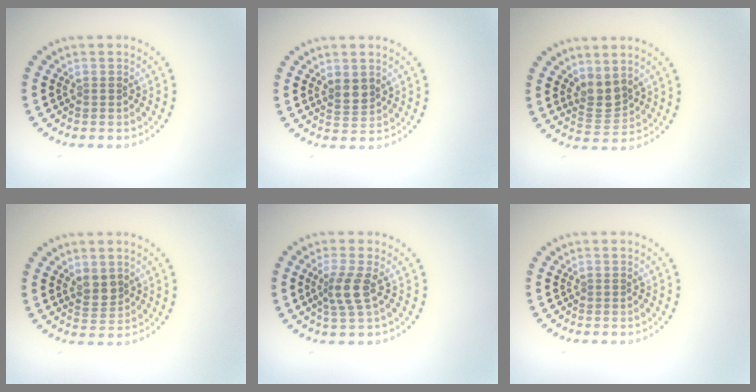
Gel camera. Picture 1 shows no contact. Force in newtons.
{"total": 1.9, "press": 1.7, "slide": 0.8}
{"total": 2.7, "press": 2.2, "slide": 1.5}
{"total": 2.2, "press": 2.0, "slide": 0.9}
{"total": 2.7, "press": 2.1, "slide": 1.7}
{"total": 0.0}